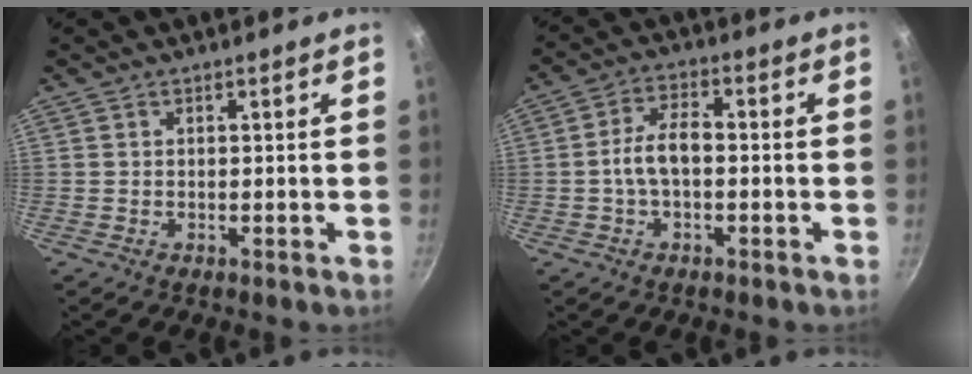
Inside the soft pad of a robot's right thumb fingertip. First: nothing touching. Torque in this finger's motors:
{"motor_torque": [1.34, 1.43, 1.05, -0.26, 0.07]}